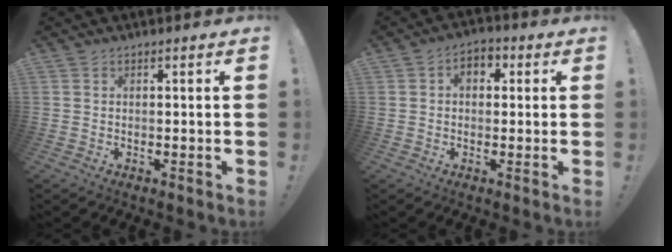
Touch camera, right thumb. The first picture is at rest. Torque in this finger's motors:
{"motor_torque": [0.19, 1.05, 0.19, -0.01, -0.01]}